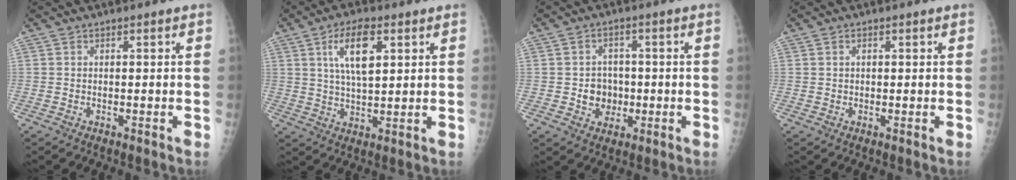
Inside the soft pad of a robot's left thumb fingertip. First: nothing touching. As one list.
[{"total": 9.5, "force": [3.7, 4.0, 7.8], "torque": [-0.131, -0.010, 0.069]}, {"total": 5.7, "force": [-0.8, 5.1, 2.5], "torque": [-0.009, 0.009, -0.011]}, {"total": 0.9, "force": [0.3, 0.7, 0.4], "torque": [-0.003, 0.000, 0.006]}]